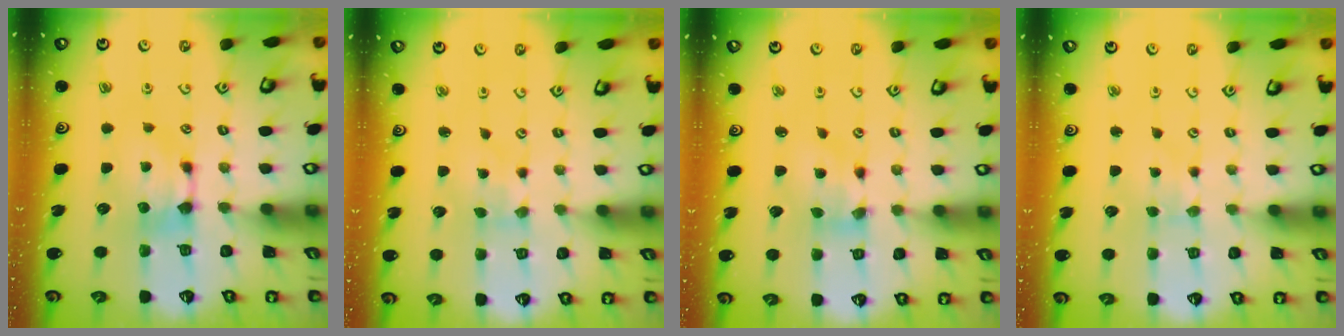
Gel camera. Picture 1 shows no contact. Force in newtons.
{"total": 2.8, "press": 2.7, "slide": 0.9}
{"total": 3.5, "press": 3.1, "slide": 1.6}
{"total": 2.1, "press": 1.6, "slide": 1.4}